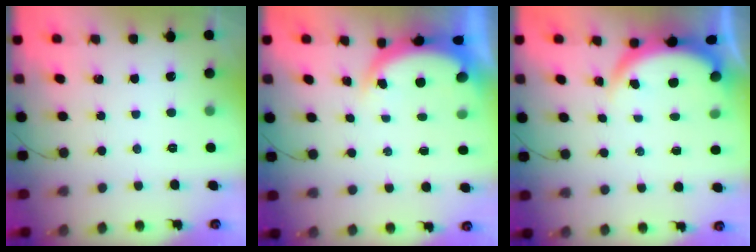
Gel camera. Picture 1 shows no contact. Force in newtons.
{"total": 4.8, "press": 4.7, "slide": 1.2}
{"total": 4.0, "press": 4.0, "slide": 0.1}